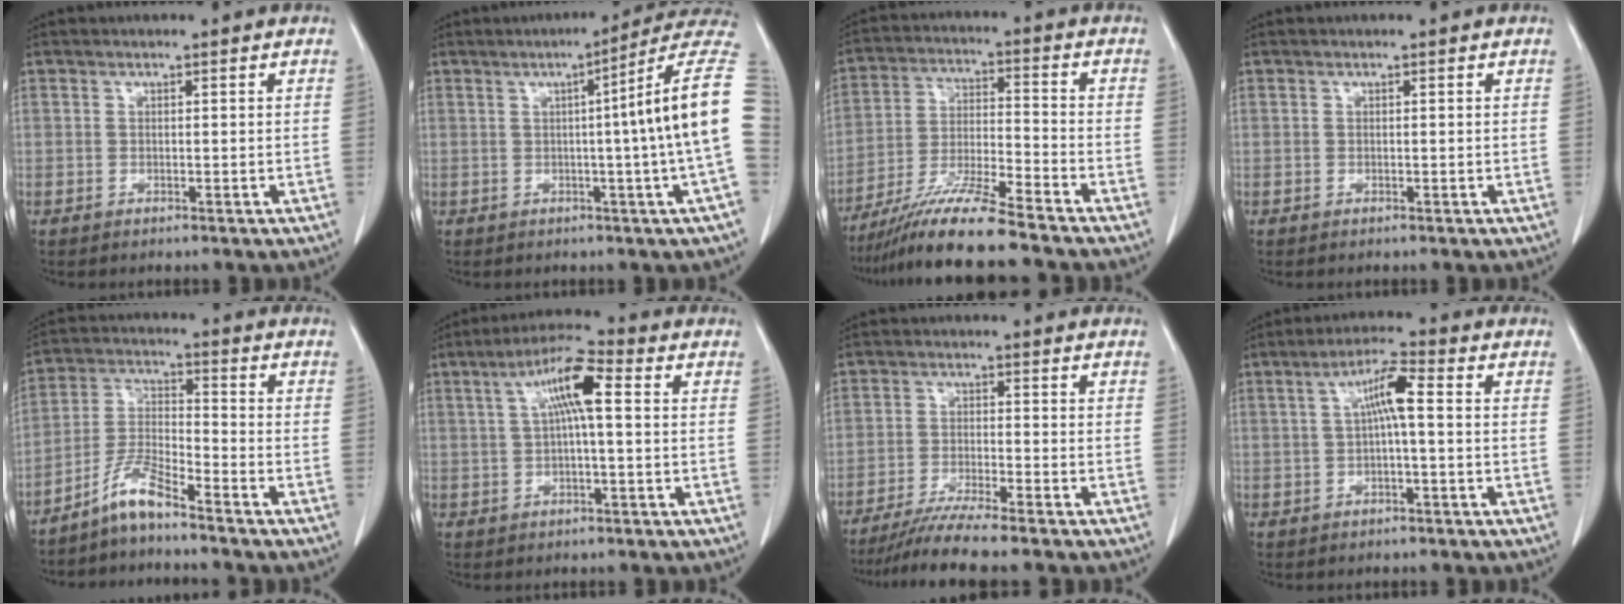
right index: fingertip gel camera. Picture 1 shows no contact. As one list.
[{"total": 12.7, "force": [1.0, -2.6, 12.4], "torque": [-0.139, 0.011, 0.001]}, {"total": 12.4, "force": [-10.3, -0.6, 7.0], "torque": [-0.130, -0.020, -0.187]}, {"total": 0.0}, {"total": 6.4, "force": [-5.2, 0.3, 3.6], "torque": [-0.083, -0.008, -0.106]}, {"total": 8.2, "force": [1.8, 1.2, 7.9], "torque": [-0.149, 0.025, 0.027]}, {"total": 7.3, "force": [-6.2, -1.1, 3.6], "torque": [-0.058, -0.026, -0.107]}, {"total": 5.6, "force": [0.5, 0.6, 5.6], "torque": [-0.102, 0.017, 0.009]}]